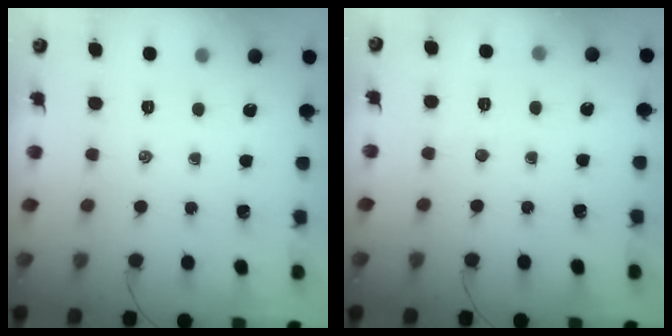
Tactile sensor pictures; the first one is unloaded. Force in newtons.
{"total": 2.5, "press": 2.4, "slide": 0.6}